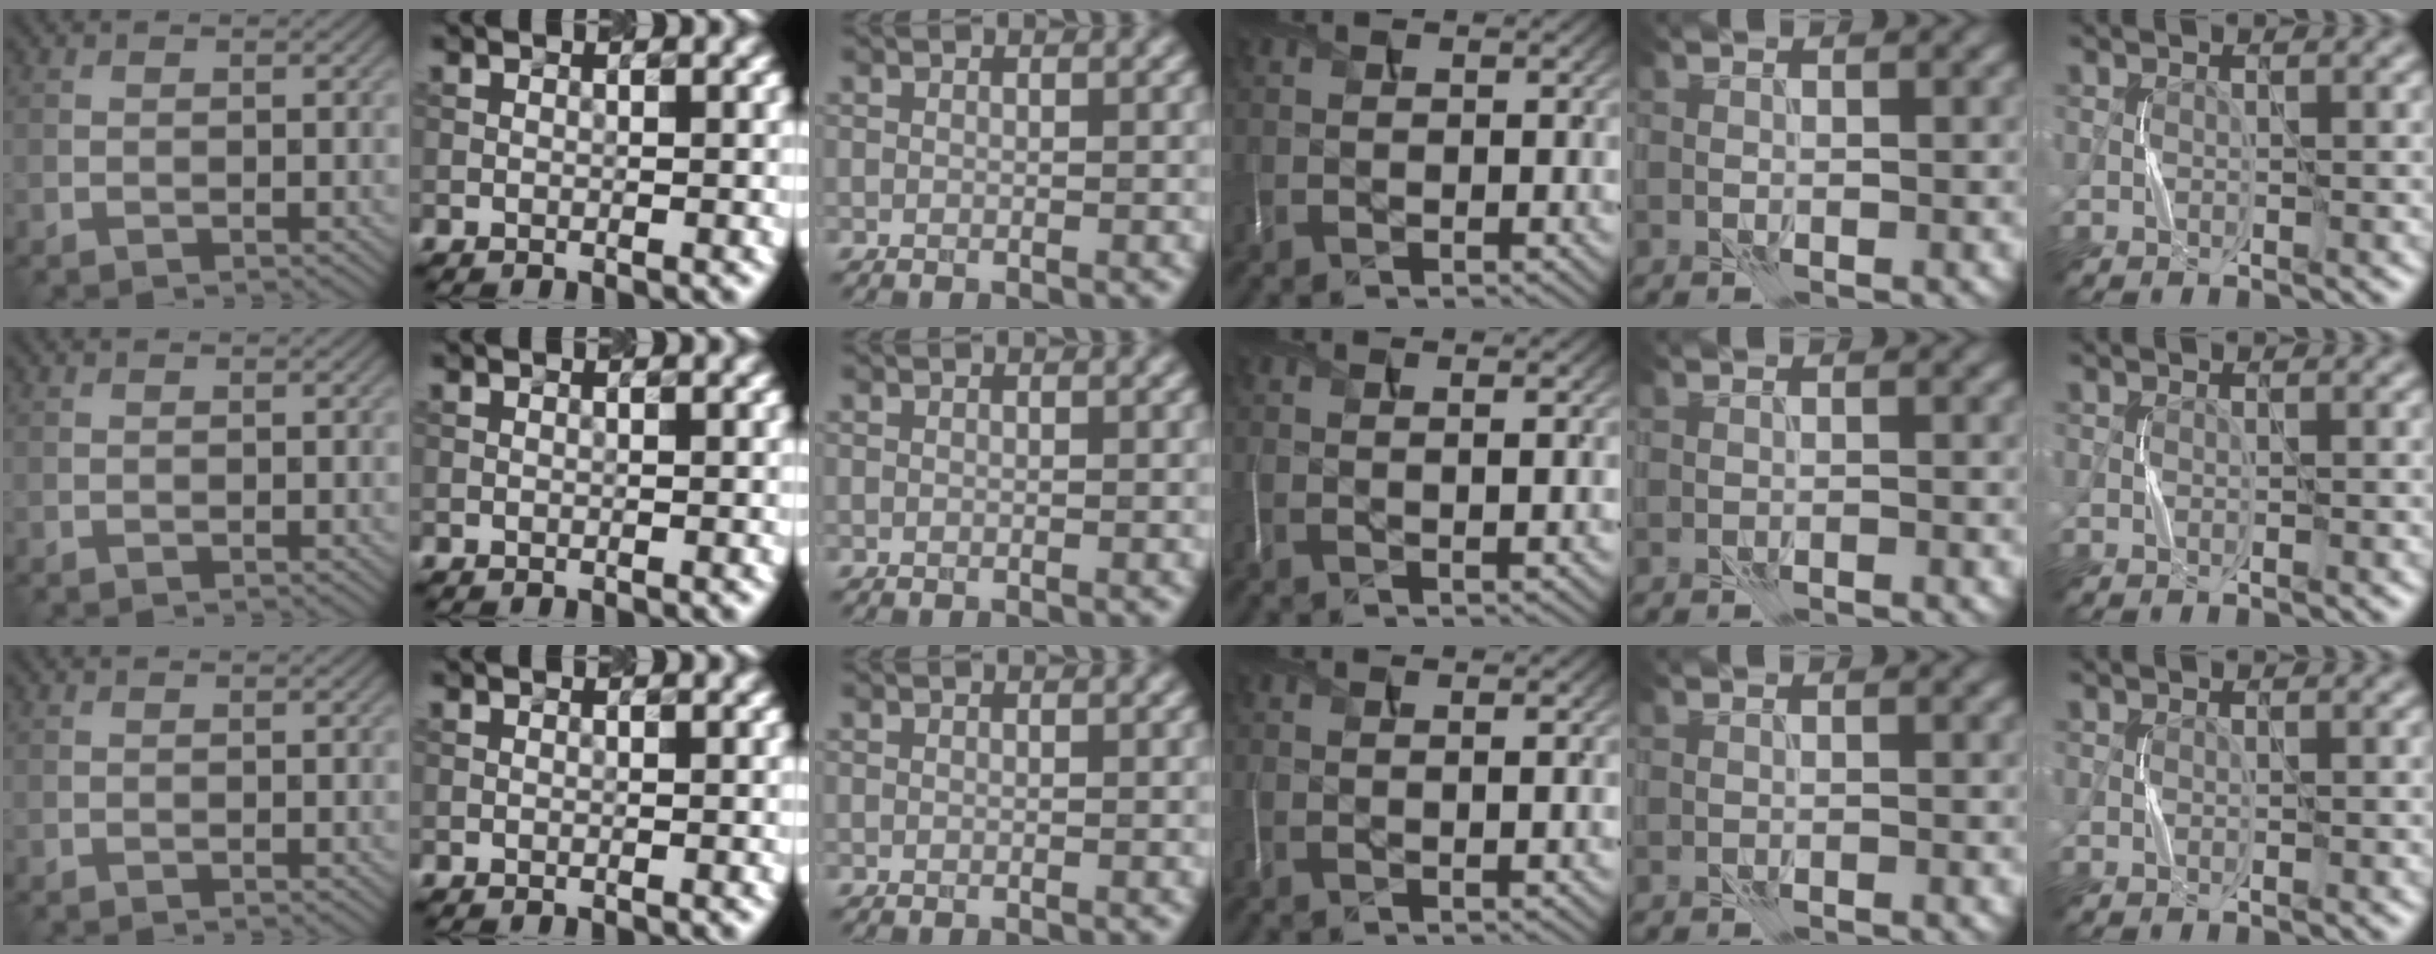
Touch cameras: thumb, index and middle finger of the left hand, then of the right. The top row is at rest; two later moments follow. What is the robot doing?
{"motion": "press", "object": "grip strengthener"}